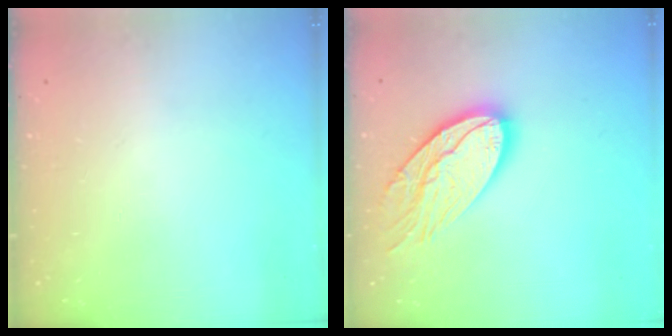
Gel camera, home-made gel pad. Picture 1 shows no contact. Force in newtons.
{"total": 16.2, "press": 16.1, "slide": 1.1}